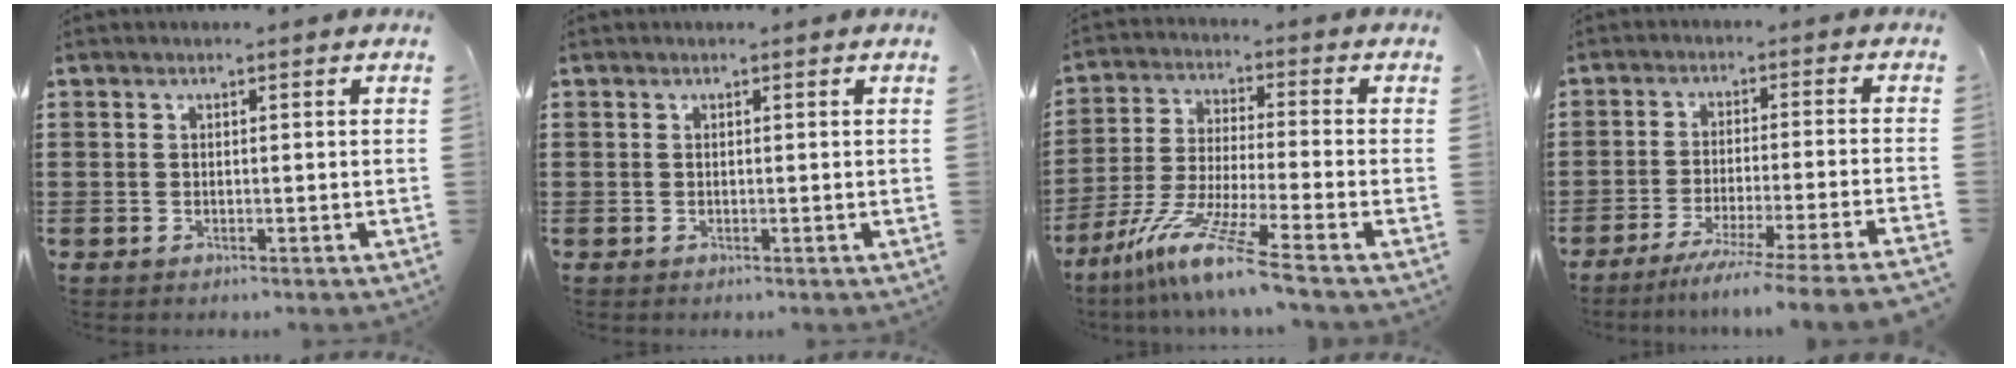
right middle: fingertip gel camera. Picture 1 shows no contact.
{"total": 0.0}
{"total": 10.3, "force": [-7.8, -0.3, 6.7], "torque": [-0.144, -0.009, -0.159]}
{"total": 6.1, "force": [-5.2, -1.2, 3.1], "torque": [-0.051, -0.022, -0.102]}